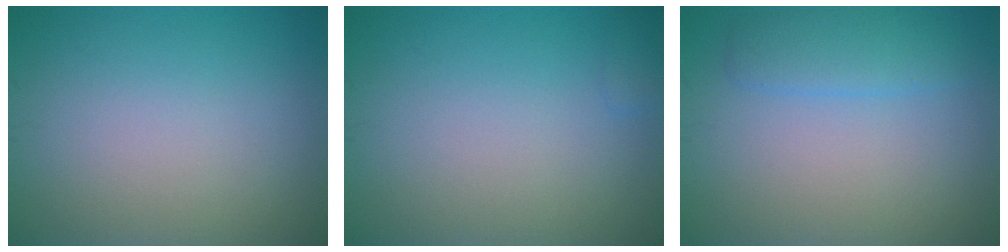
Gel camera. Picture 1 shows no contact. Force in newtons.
{"total": 0.7, "press": 0.7, "slide": 0.0}
{"total": 2.5, "press": 2.5, "slide": 0.2}